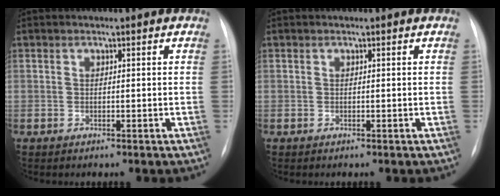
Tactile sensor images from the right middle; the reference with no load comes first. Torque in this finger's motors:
{"motor_torque": [-0.40, -0.22, -0.01, 0.00]}